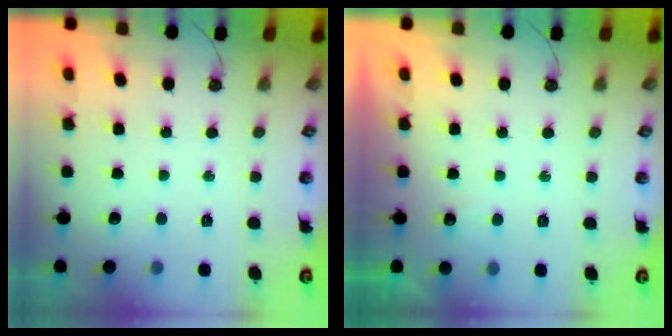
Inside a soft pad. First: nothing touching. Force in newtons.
{"total": 2.9, "press": 2.8, "slide": 0.7}